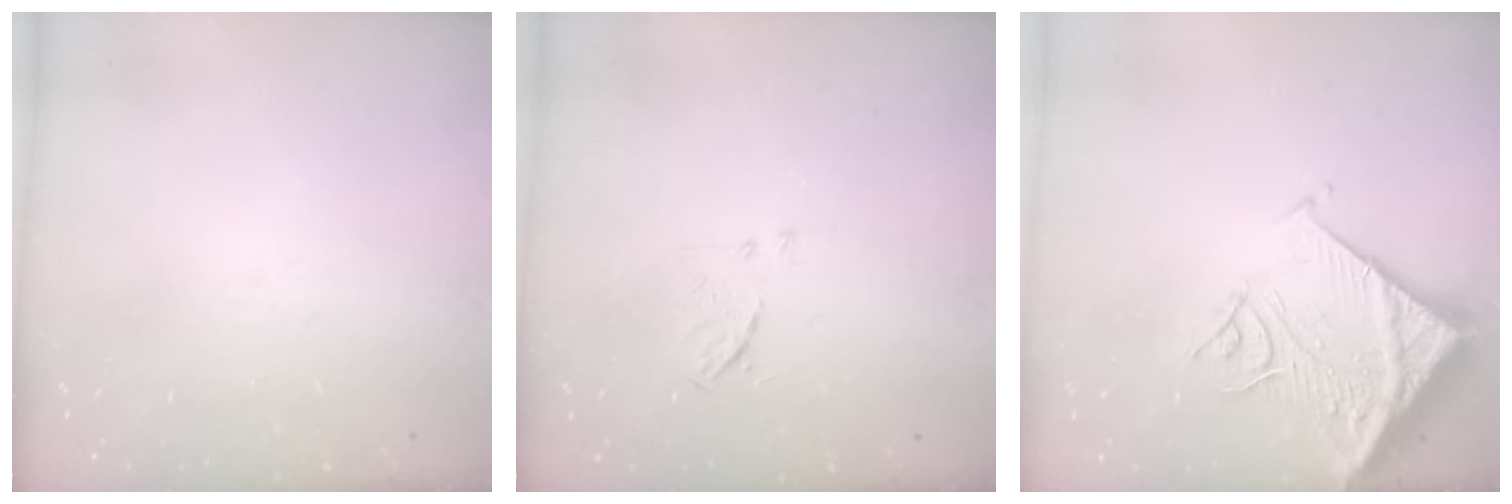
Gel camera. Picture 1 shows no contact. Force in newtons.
{"total": 5.8, "press": 5.7, "slide": 1.1}
{"total": 13.5, "press": 13.4, "slide": 1.8}